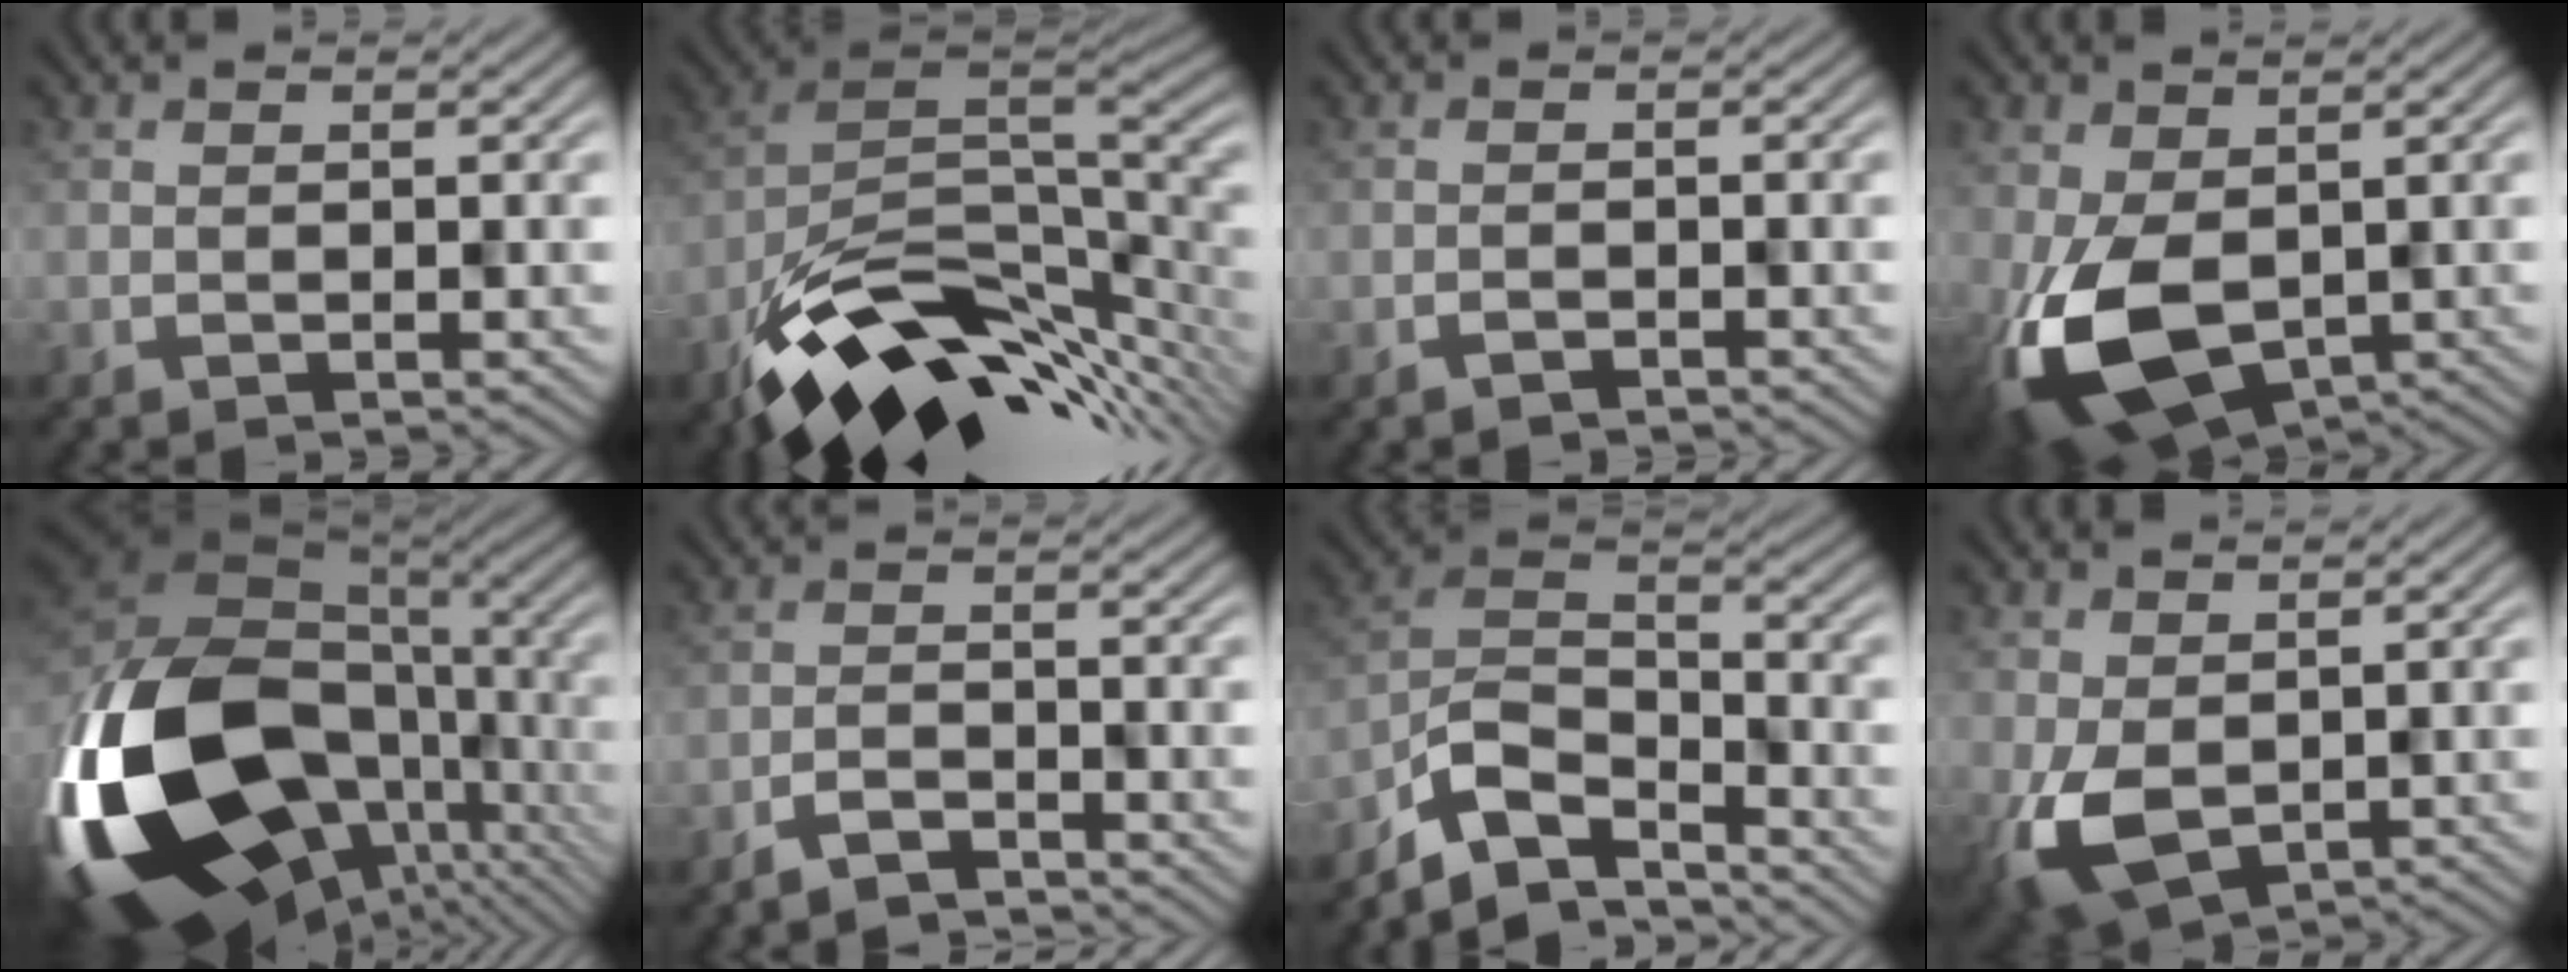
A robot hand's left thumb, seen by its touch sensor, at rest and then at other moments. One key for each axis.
{"total": 13.9, "fx": -6.5, "fy": 7.0, "fz": 10.1, "tx": -0.182, "ty": -0.018, "tz": -0.111}
{"total": 0.9, "fx": -0.9, "fy": 0.1, "fz": 0.2, "tx": -0.005, "ty": 0.002, "tz": -0.018}
{"total": 13.0, "fx": -3.5, "fy": 7.6, "fz": 10.0, "tx": -0.222, "ty": -0.038, "tz": -0.047}
{"total": 21.4, "fx": -4.8, "fy": 13.2, "fz": 16.1, "tx": -0.392, "ty": -0.067, "tz": -0.052}
{"total": 2.9, "fx": -2.7, "fy": 0.4, "fz": 0.9, "tx": -0.018, "ty": 0.003, "tz": -0.057}
{"total": 8.4, "fx": -6.6, "fy": 3.1, "fz": 4.2, "tx": -0.074, "ty": -0.001, "tz": -0.141}
{"total": 8.0, "fx": -1.5, "fy": 4.9, "fz": 6.1, "tx": -0.142, "ty": -0.020, "tz": -0.019}